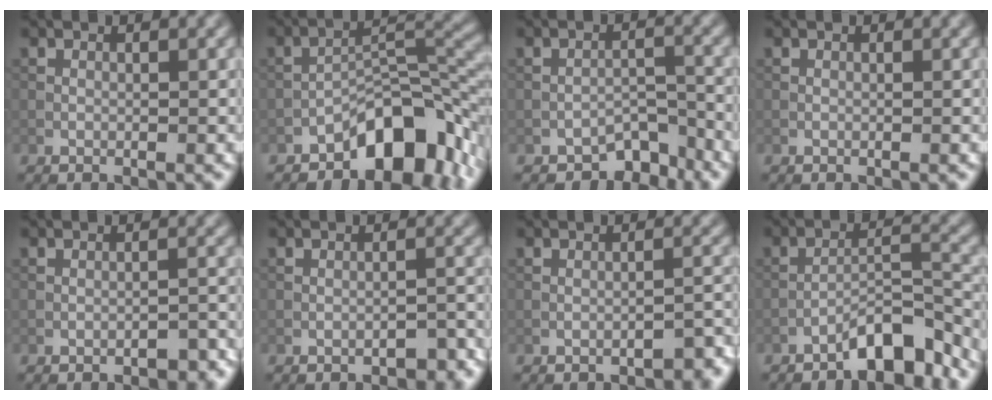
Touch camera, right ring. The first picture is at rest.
{"total": 7.9, "force": [-4.8, 3.4, 5.2], "torque": [-0.060, 0.018, -0.082]}
{"total": 3.6, "force": [-3.0, 1.6, 1.2], "torque": [-0.009, 0.005, -0.047]}
{"total": 0.0}
{"total": 1.6, "force": [-1.3, 0.5, 0.8], "torque": [-0.008, 0.008, -0.017]}
{"total": 1.7, "force": [-1.4, 0.6, 0.8], "torque": [-0.009, 0.008, -0.018]}
{"total": 2.1, "force": [-1.7, 0.5, 1.0], "torque": [-0.008, 0.010, -0.023]}
{"total": 5.2, "force": [-4.1, 1.2, 3.0], "torque": [-0.042, 0.015, -0.071]}